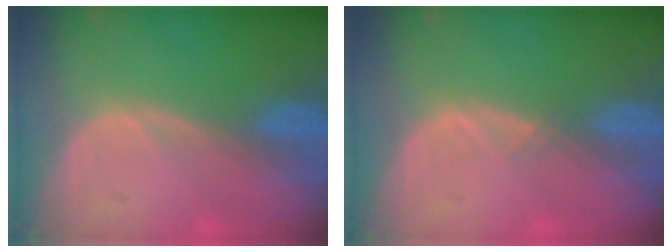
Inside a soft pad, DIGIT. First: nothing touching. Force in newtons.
{"total": 0.7, "press": 0.5, "slide": 0.4}